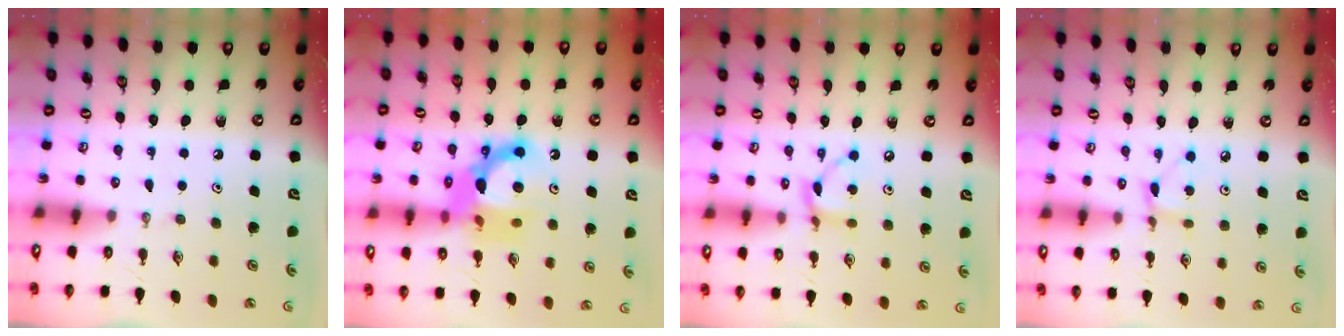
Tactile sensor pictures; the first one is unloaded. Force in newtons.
{"total": 14.5, "press": 14.4, "slide": 1.7}
{"total": 8.1, "press": 8.0, "slide": 0.2}
{"total": 3.8, "press": 3.8, "slide": 0.4}